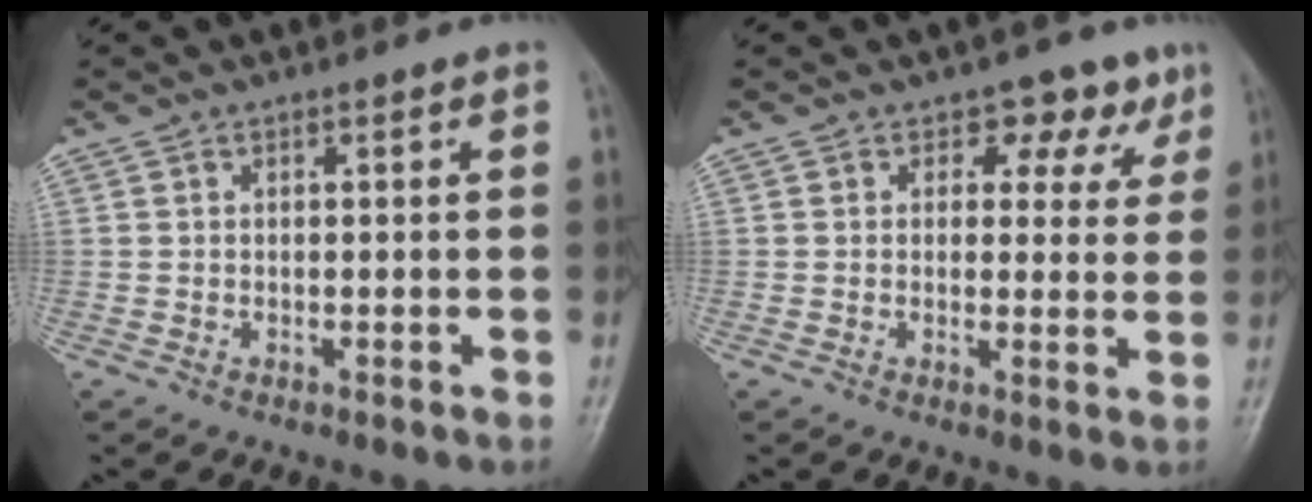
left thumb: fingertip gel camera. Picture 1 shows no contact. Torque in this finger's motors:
{"motor_torque": [0.07, 0.05, 0.05, 0.08, 0.01]}